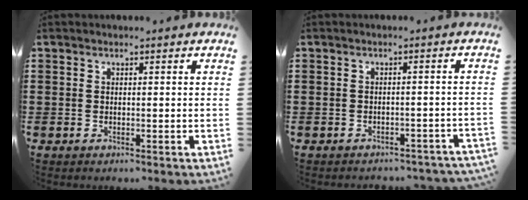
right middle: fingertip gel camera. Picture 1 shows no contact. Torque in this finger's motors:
{"motor_torque": [0.72, -0.72, 0.03, 0.02]}